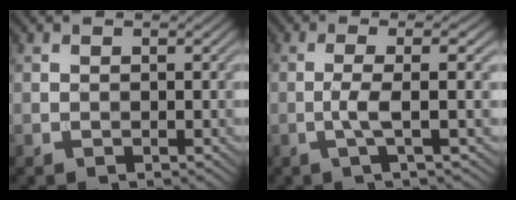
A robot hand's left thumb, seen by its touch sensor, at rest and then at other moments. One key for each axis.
{"total": 4.4, "fx": -0.5, "fy": 0.5, "fz": 4.4, "tx": -0.077, "ty": 0.010, "tz": -0.023}